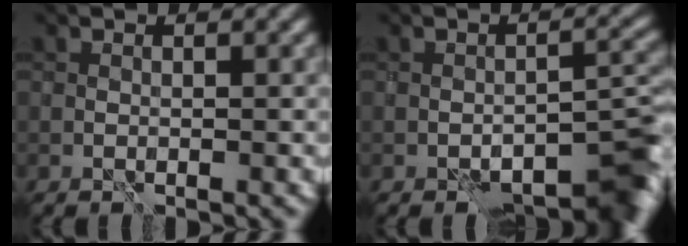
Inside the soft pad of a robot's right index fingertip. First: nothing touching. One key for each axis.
{"total": 7.6, "fx": -5.7, "fy": 2.4, "fz": 4.4, "tx": -0.037, "ty": -0.001, "tz": -0.074}